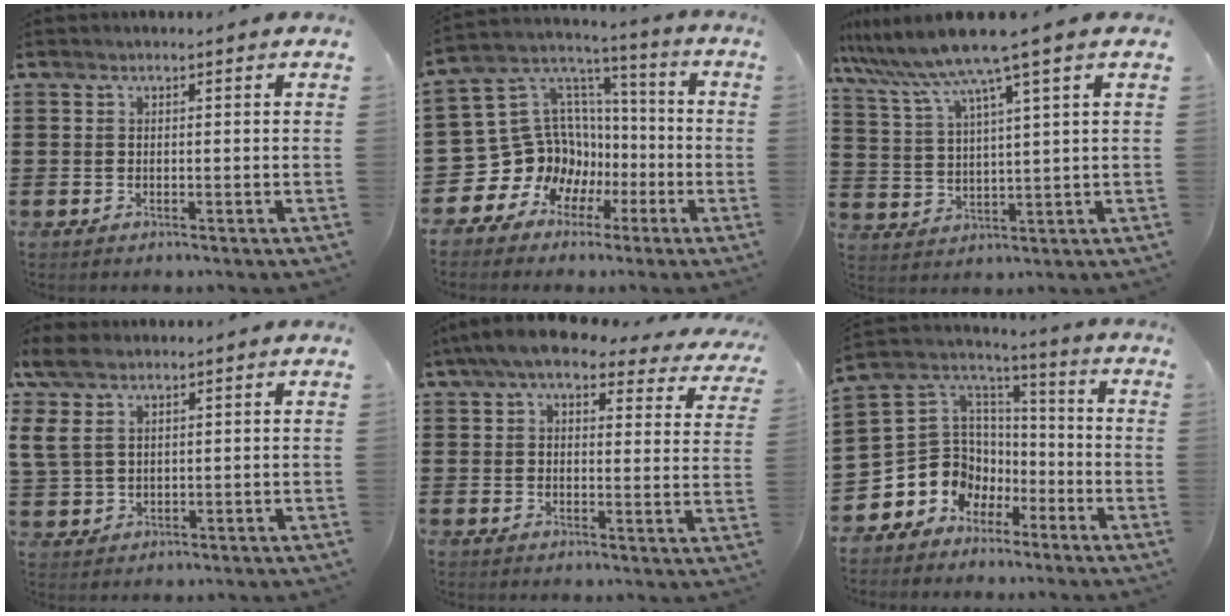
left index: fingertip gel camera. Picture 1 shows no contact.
{"total": 13.0, "force": [-3.5, 12.1, 3.2], "torque": [-0.117, -0.025, -0.037]}
{"total": 8.3, "force": [6.4, -0.7, 5.3], "torque": [-0.124, -0.035, 0.107]}
{"total": 5.8, "force": [3.1, 3.7, 3.3], "torque": [-0.099, 0.008, 0.054]}
{"total": 7.1, "force": [5.8, 1.4, 3.9], "torque": [-0.095, -0.017, 0.104]}
{"total": 8.5, "force": [-3.1, 7.8, 1.1], "torque": [-0.070, -0.012, -0.057]}